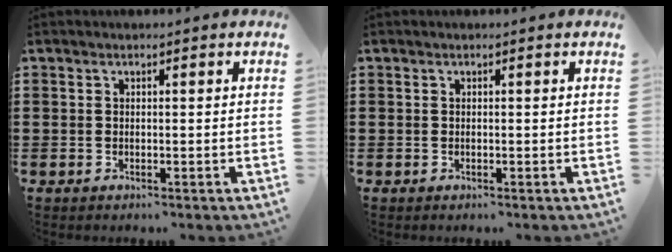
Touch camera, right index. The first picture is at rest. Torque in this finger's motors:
{"motor_torque": [0.05, 0.59, 0.03, 0.01]}